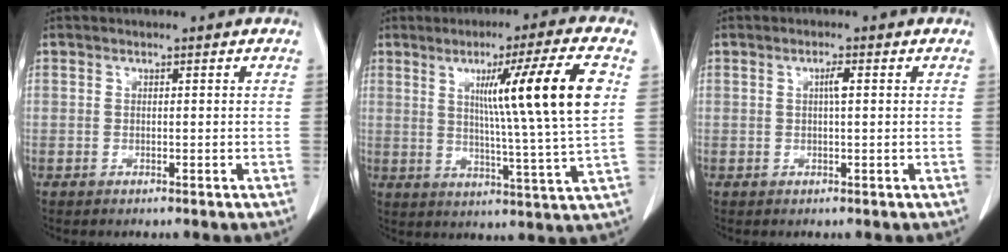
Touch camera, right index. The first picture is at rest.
{"total": 14.9, "force": [4.0, -2.0, 14.2], "torque": [-0.213, -0.007, 0.059]}
{"total": 1.6, "force": [0.3, 0.2, 1.6], "torque": [-0.029, 0.004, 0.005]}